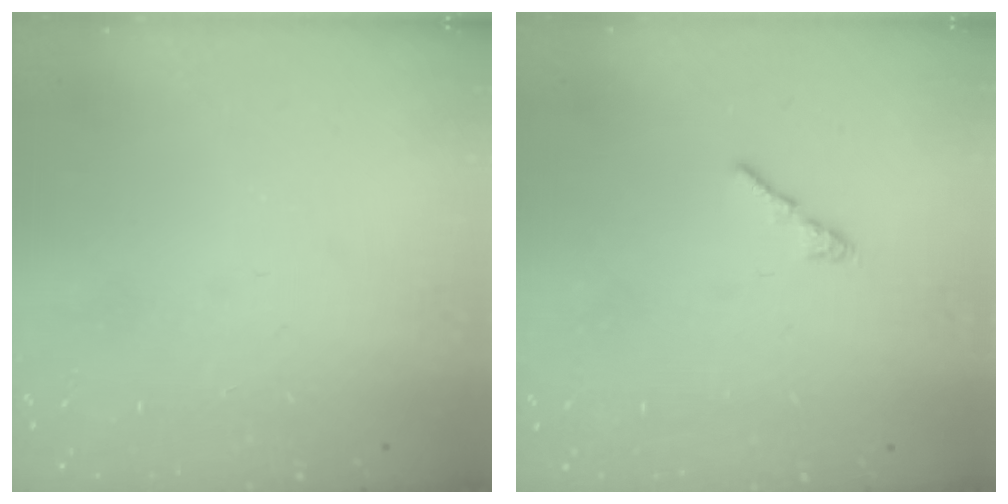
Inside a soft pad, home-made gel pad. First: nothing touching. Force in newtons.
{"total": 0.7, "press": 0.6, "slide": 0.4}